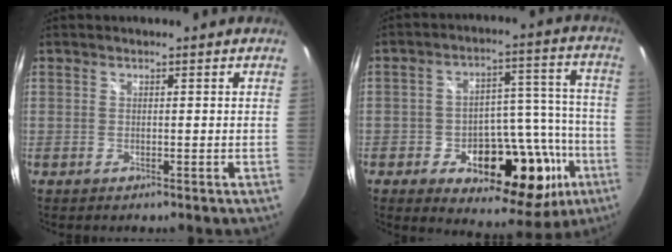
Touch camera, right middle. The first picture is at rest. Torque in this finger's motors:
{"motor_torque": [1.07, -1.07, 0.26, 0.11]}